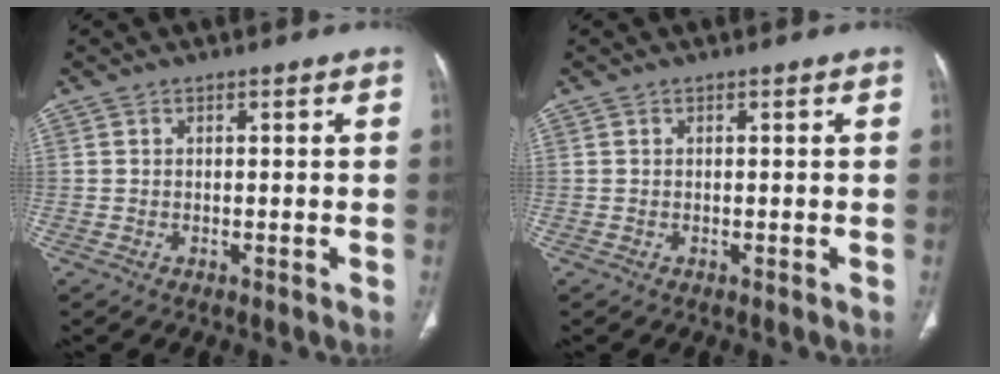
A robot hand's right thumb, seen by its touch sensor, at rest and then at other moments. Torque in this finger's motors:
{"motor_torque": [-0.06, -0.06, 0.19, 0.16, 0.01]}